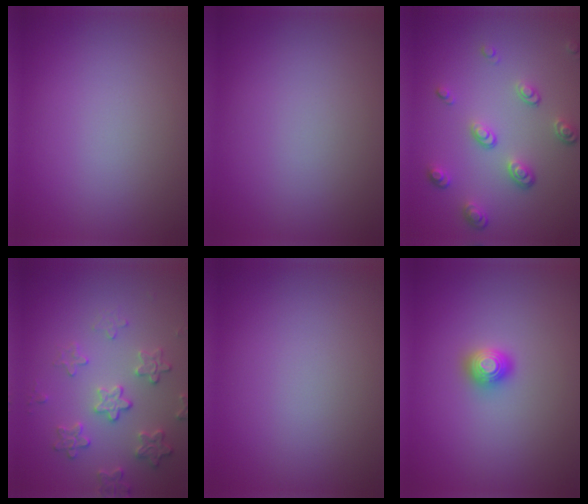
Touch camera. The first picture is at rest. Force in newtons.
{"total": 0.0}
{"total": 3.5, "press": 2.5, "slide": 2.4}
{"total": 3.1, "press": 3.1, "slide": 0.4}
{"total": 0.0}
{"total": 1.3, "press": 1.3, "slide": 0.2}